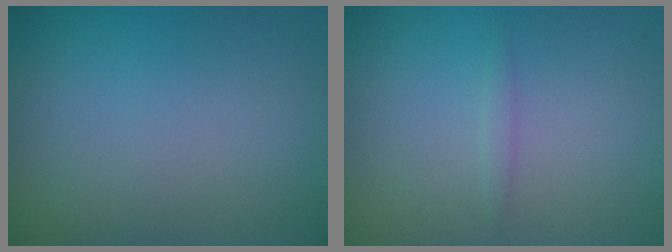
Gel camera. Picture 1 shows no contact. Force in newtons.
{"total": 0.7, "press": 0.7, "slide": 0.1}